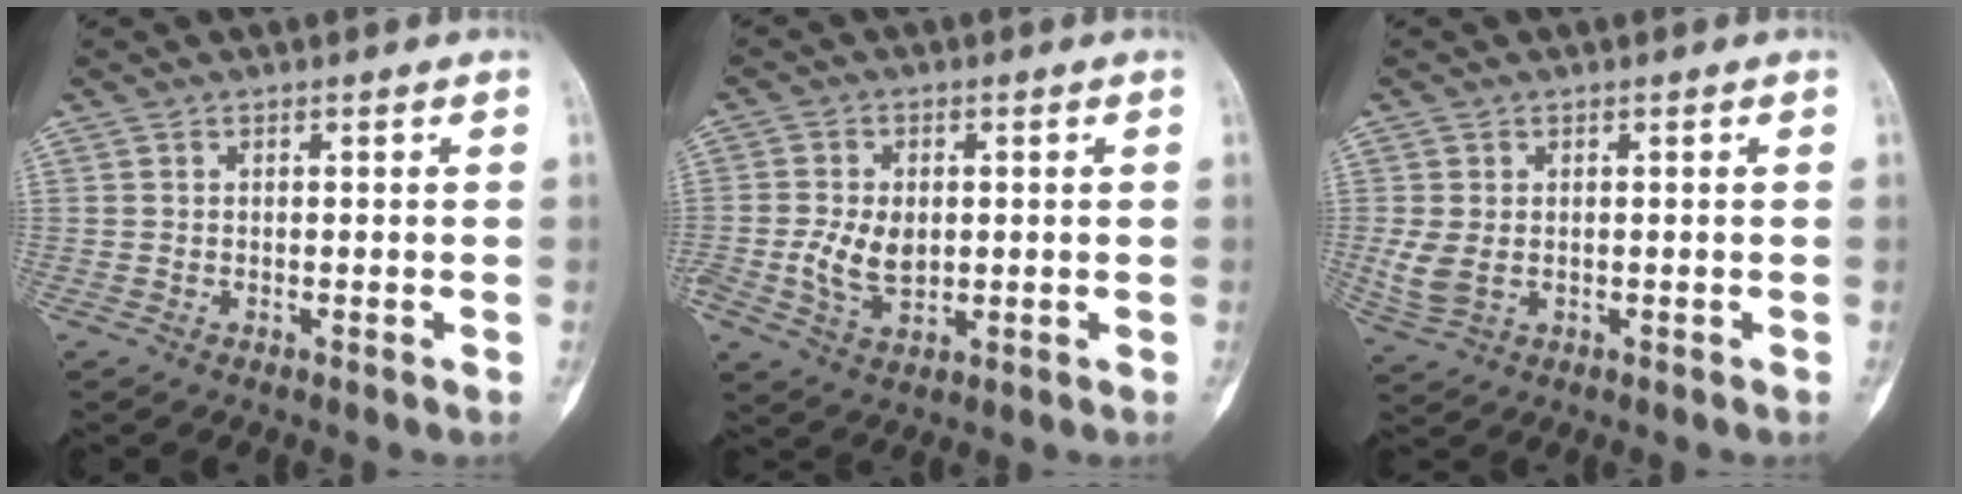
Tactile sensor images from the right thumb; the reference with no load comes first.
{"total": 6.9, "force": [-0.2, 4.6, 5.2], "torque": [-0.094, -0.003, 0.003]}
{"total": 4.6, "force": [-0.2, 3.1, 3.3], "torque": [-0.087, -0.003, 0.005]}